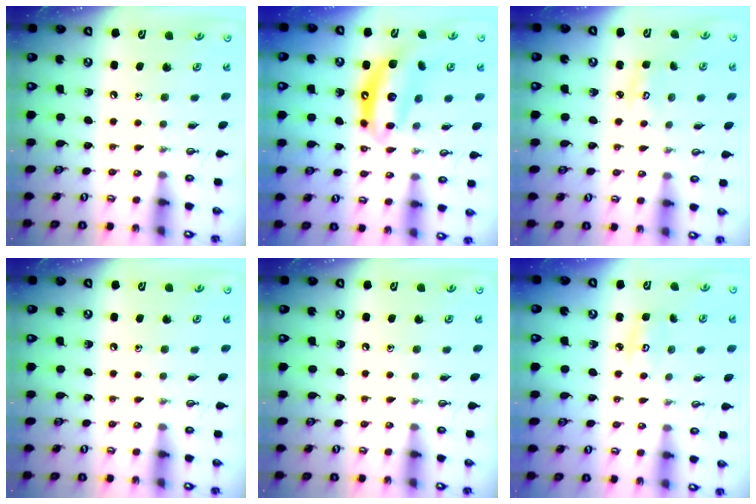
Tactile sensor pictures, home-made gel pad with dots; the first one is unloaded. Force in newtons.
{"total": 12.3, "press": 12.2, "slide": 1.2}
{"total": 2.9, "press": 2.9, "slide": 0.2}
{"total": 0.0}
{"total": 0.0}
{"total": 5.2, "press": 5.1, "slide": 0.5}